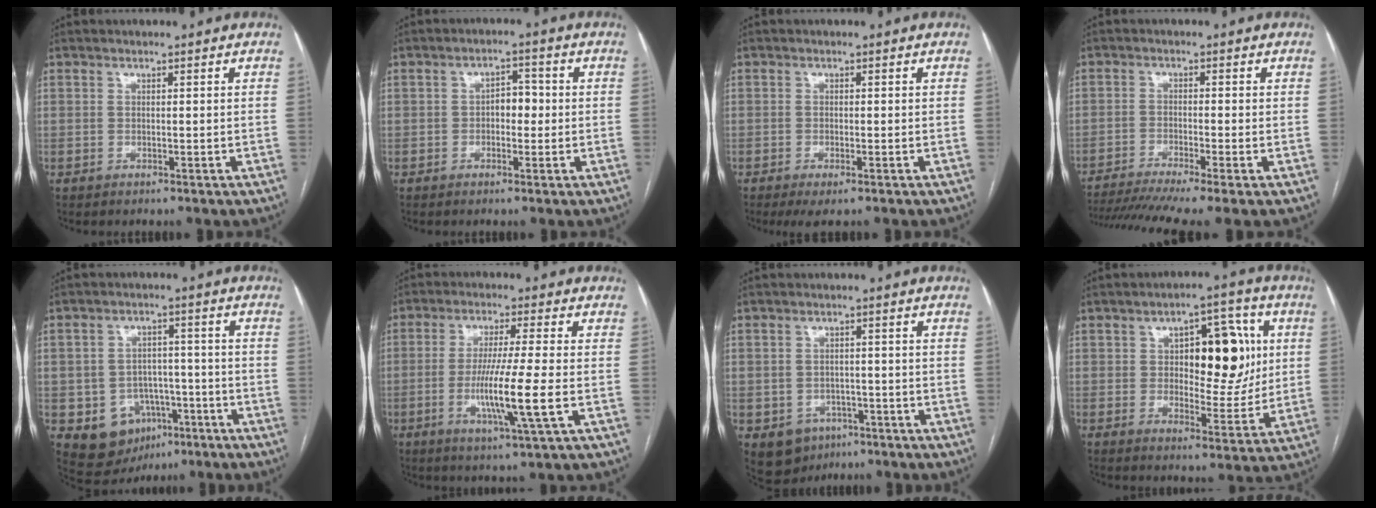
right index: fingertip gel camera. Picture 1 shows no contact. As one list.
[{"total": 3.2, "force": [-0.3, 1.9, 2.6], "torque": [-0.035, 0.013, -0.005]}, {"total": 2.6, "force": [-1.7, 0.5, 1.9], "torque": [-0.033, -0.006, -0.025]}, {"total": 11.9, "force": [-9.5, -0.5, 7.2], "torque": [-0.118, -0.021, -0.154]}, {"total": 9.2, "force": [-3.9, 7.8, 3.1], "torque": [-0.049, 0.026, -0.046]}, {"total": 10.1, "force": [-2.3, -0.7, 9.8], "torque": [-0.186, -0.021, -0.045]}, {"total": 7.5, "force": [-3.7, 6.3, 1.9], "torque": [-0.040, 0.009, -0.042]}, {"total": 13.0, "force": [2.9, 5.7, 11.4], "torque": [-0.147, 0.023, 0.050]}]